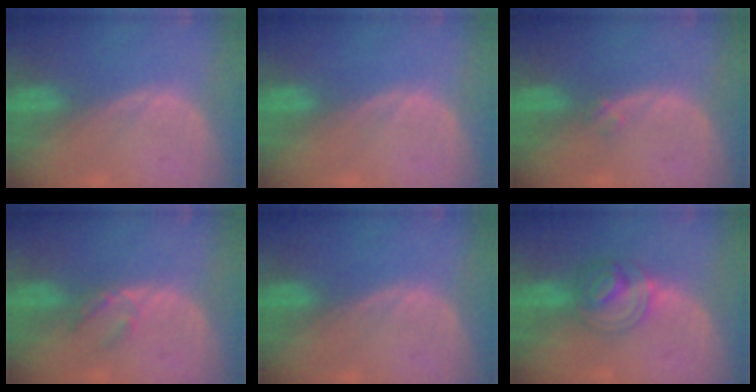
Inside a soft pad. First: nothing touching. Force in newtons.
{"total": 0.0}
{"total": 1.2, "press": 1.1, "slide": 0.6}
{"total": 2.5, "press": 2.3, "slide": 1.0}
{"total": 0.0}
{"total": 6.2, "press": 5.3, "slide": 3.1}